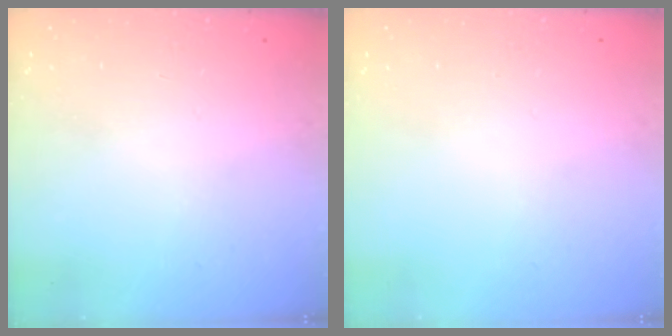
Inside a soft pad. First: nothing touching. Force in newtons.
{"total": 0.0}